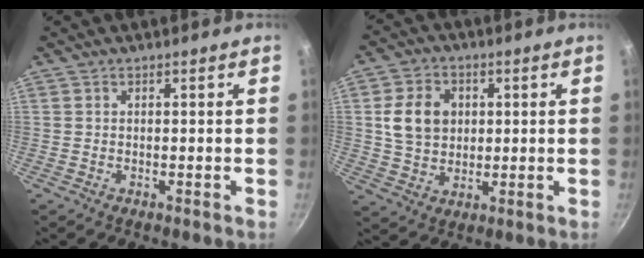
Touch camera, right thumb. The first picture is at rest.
{"total": 10.0, "force": [1.8, 8.1, 5.6], "torque": [-0.075, 0.001, 0.035]}